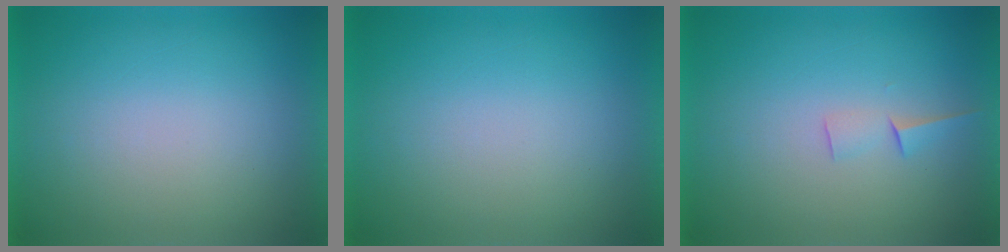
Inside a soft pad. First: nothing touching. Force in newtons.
{"total": 0.0}
{"total": 1.5}